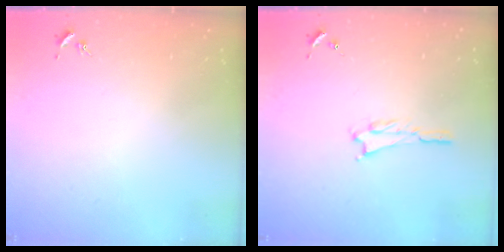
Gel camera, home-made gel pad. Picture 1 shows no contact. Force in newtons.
{"total": 1.1, "press": 1.1, "slide": 0.2}